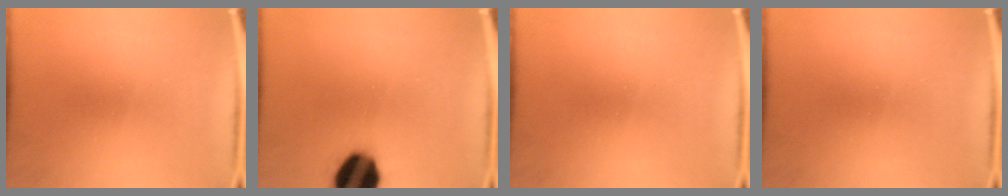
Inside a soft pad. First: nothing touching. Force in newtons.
{"total": 14.6}
{"total": 0.0}
{"total": 0.0}